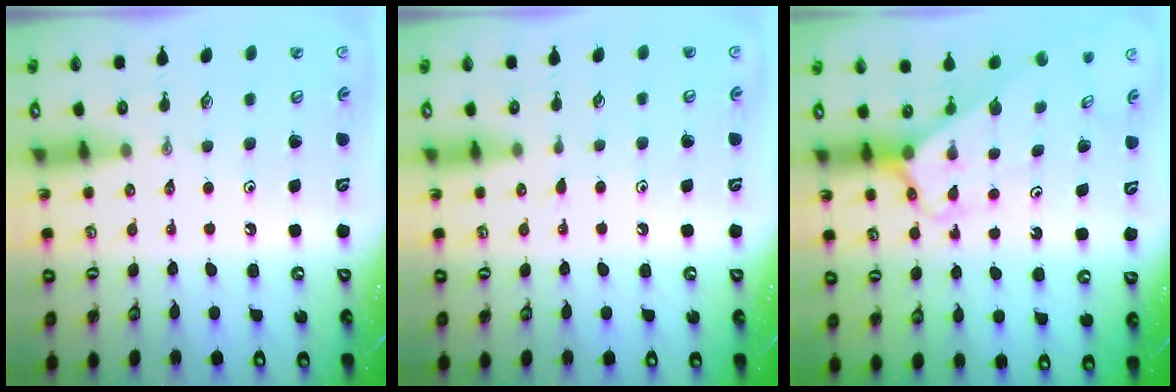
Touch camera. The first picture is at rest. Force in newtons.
{"total": 4.9, "press": 4.9, "slide": 0.4}
{"total": 2.7, "press": 2.7, "slide": 0.1}